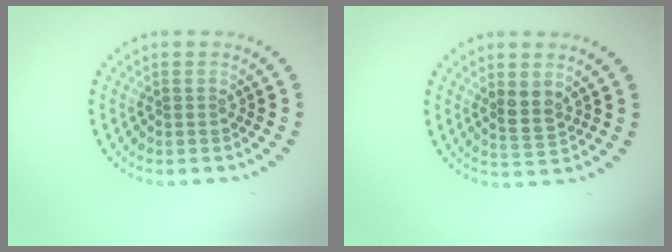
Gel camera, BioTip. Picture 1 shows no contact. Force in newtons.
{"total": 2.0, "press": 1.8, "slide": 0.9}